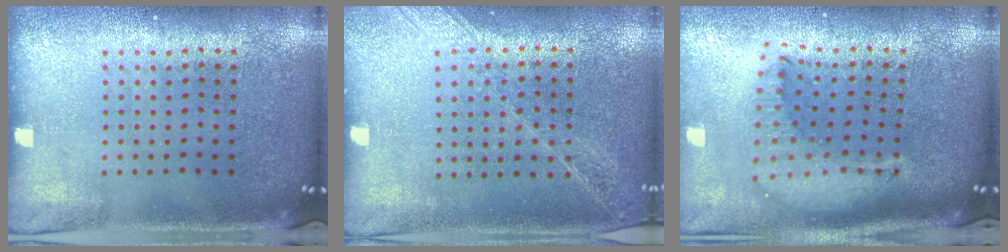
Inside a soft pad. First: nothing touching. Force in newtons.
{"total": 1.5, "press": 1.4, "slide": 0.5}
{"total": 2.3, "press": 1.7, "slide": 1.5}